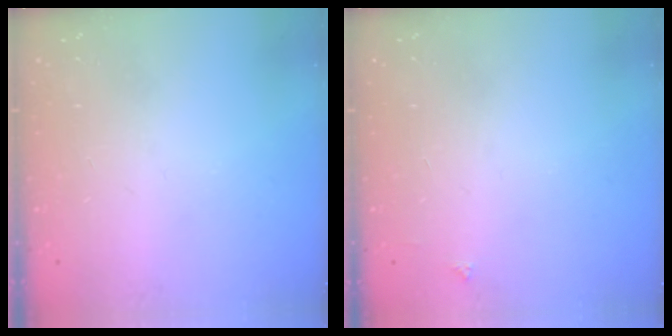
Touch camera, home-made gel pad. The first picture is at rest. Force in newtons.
{"total": 2.1, "press": 2.1, "slide": 0.3}